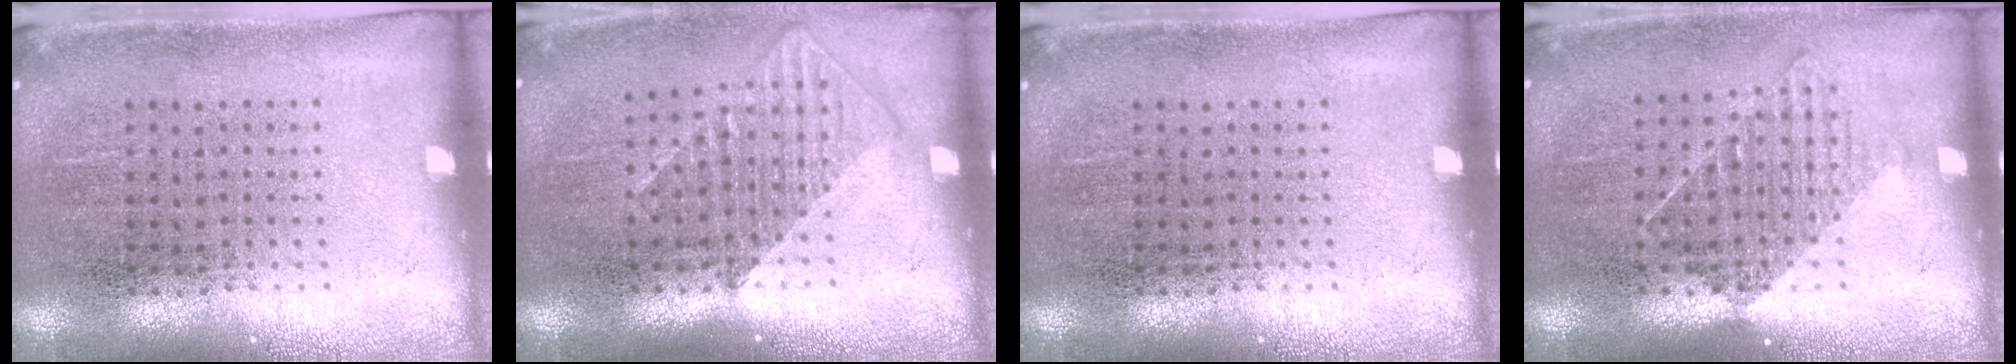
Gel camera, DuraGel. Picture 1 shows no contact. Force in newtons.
{"total": 1.3, "press": 1.0, "slide": 0.7}
{"total": 0.0}
{"total": 1.2, "press": 1.0, "slide": 0.7}